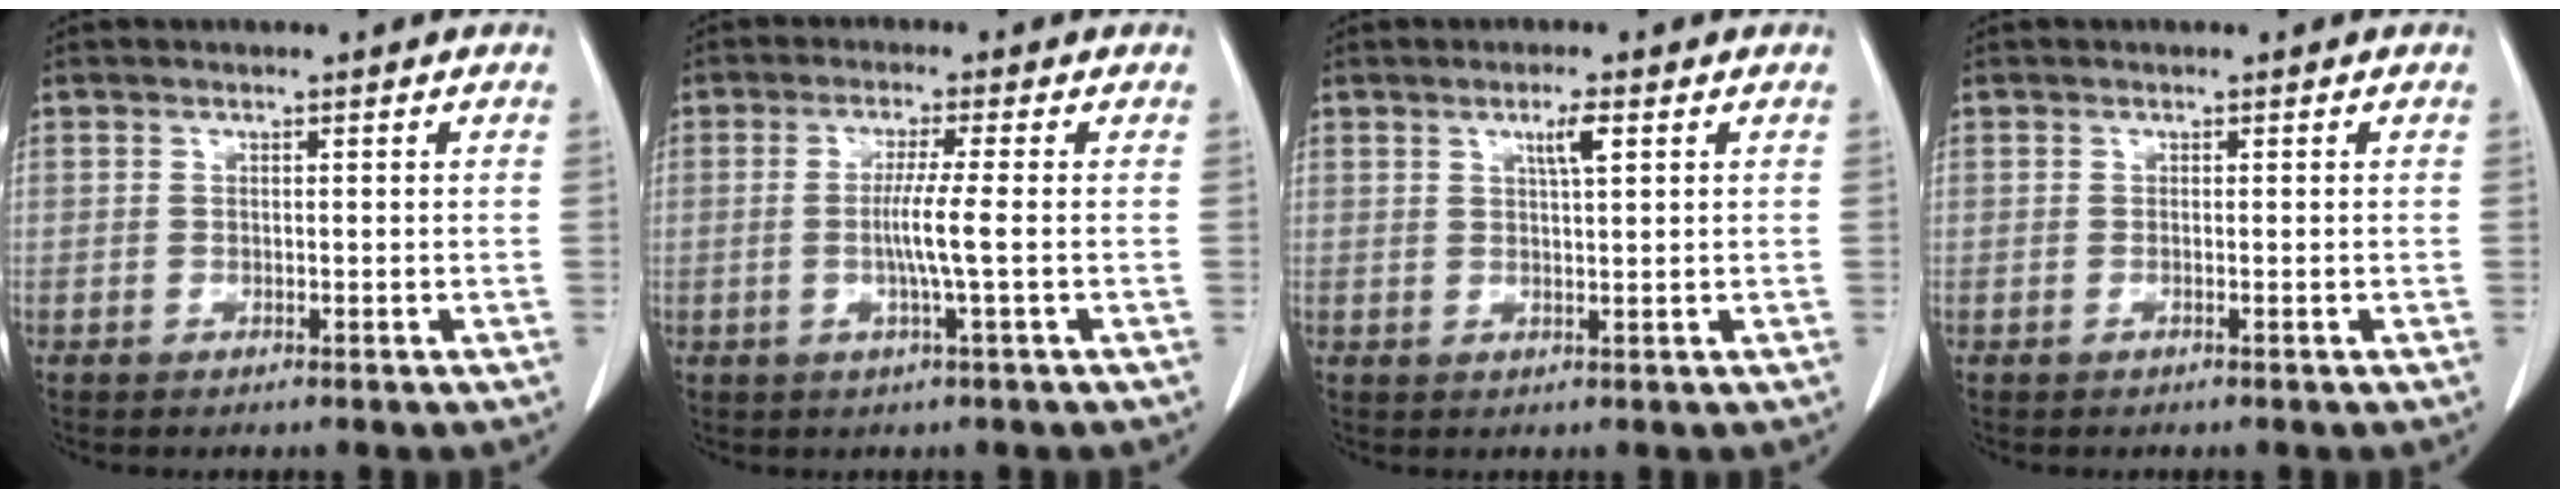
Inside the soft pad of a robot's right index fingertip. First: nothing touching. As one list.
[{"total": 4.8, "force": [-0.6, -1.2, 4.6], "torque": [-0.088, -0.006, -0.015]}, {"total": 2.9, "force": [1.3, -0.1, 2.6], "torque": [-0.045, 0.000, 0.019]}, {"total": 0.0}]